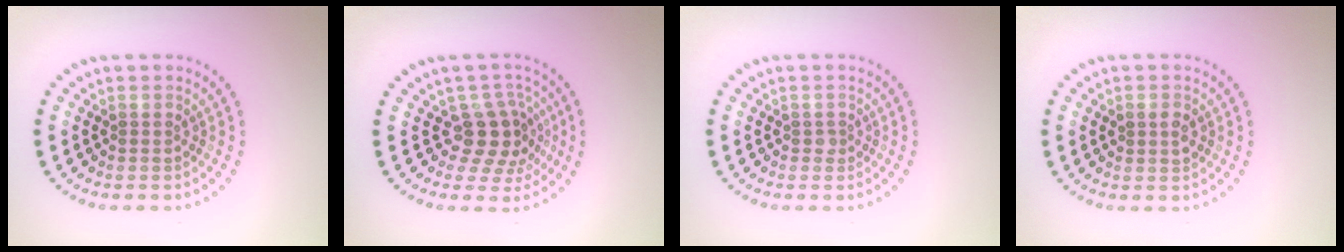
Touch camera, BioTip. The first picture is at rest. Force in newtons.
{"total": 3.8, "press": 2.9, "slide": 2.4}
{"total": 0.6, "press": 0.5, "slide": 0.3}
{"total": 1.4, "press": 1.4, "slide": 0.3}